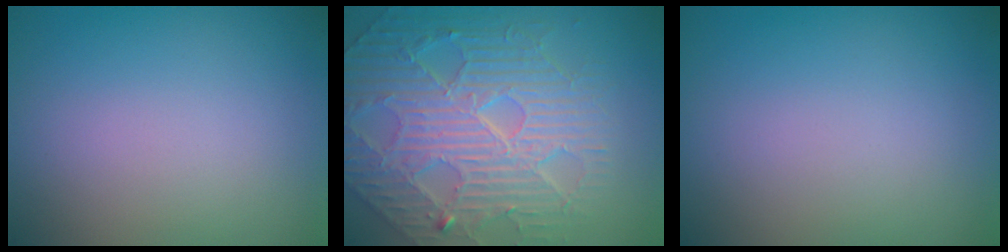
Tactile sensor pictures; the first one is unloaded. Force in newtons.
{"total": 6.4, "press": 5.5, "slide": 3.3}
{"total": 0.0}